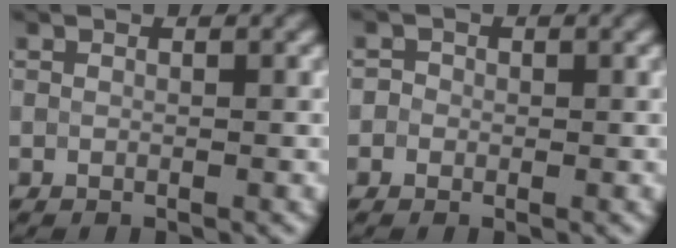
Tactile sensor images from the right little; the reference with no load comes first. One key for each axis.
{"total": 0.8, "fx": -0.2, "fy": 0.7, "fz": 0.1, "tx": 0.005, "ty": -0.002, "tz": -0.009}